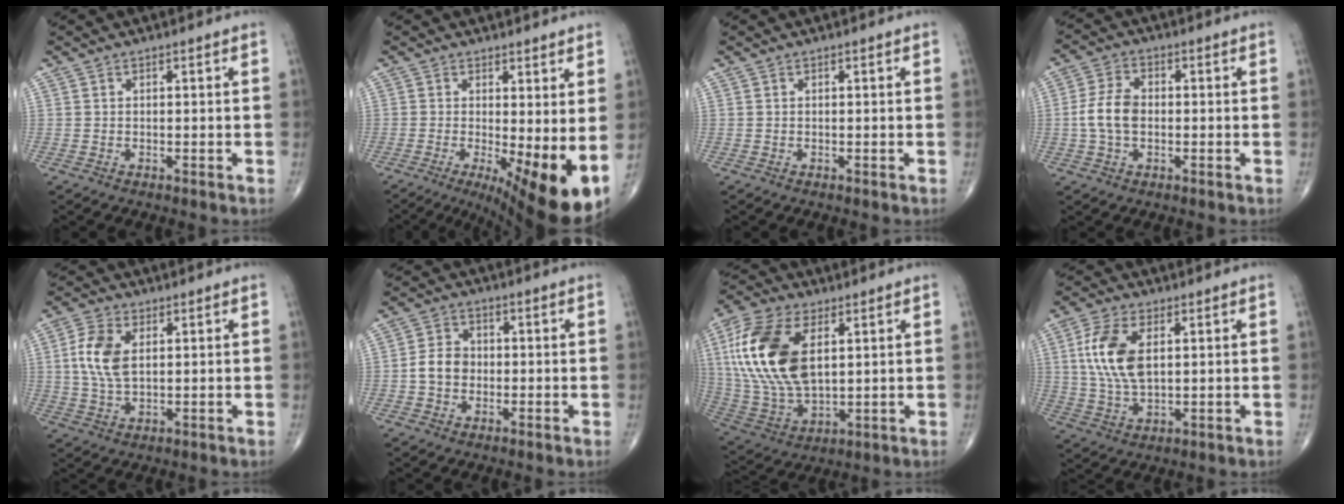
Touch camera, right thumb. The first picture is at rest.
{"total": 12.3, "force": [-1.2, 3.7, 11.6], "torque": [-0.170, -0.025, -0.007]}
{"total": 0.0}
{"total": 7.1, "force": [-0.5, 4.6, 5.5], "torque": [-0.112, 0.015, -0.013]}
{"total": 8.4, "force": [1.6, 4.8, 6.7], "torque": [-0.143, -0.001, 0.032]}
{"total": 5.4, "force": [-0.7, 4.4, 3.1], "torque": [-0.046, 0.015, -0.020]}
{"total": 21.2, "force": [5.1, 11.6, 17.0], "torque": [-0.353, -0.015, 0.096]}
{"total": 11.3, "force": [2.5, 6.0, 9.3], "torque": [-0.191, -0.005, 0.049]}